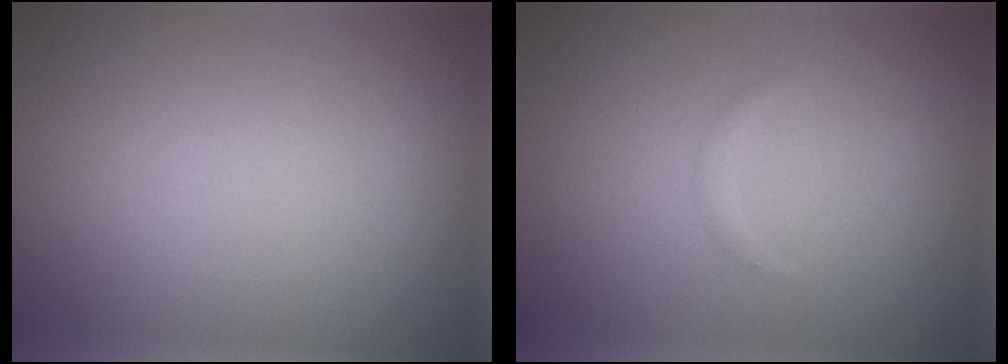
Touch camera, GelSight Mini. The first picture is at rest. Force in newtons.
{"total": 0.6, "press": 0.6, "slide": 0.1}